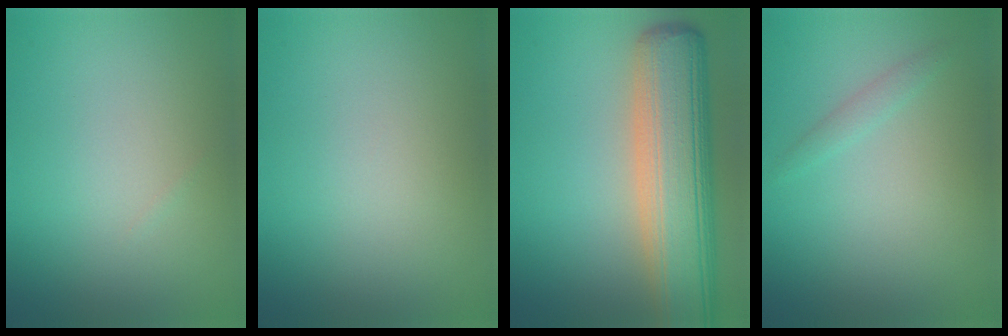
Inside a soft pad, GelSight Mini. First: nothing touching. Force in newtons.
{"total": 0.0}
{"total": 10.4, "press": 10.4, "slide": 0.7}
{"total": 1.6, "press": 1.6, "slide": 0.1}